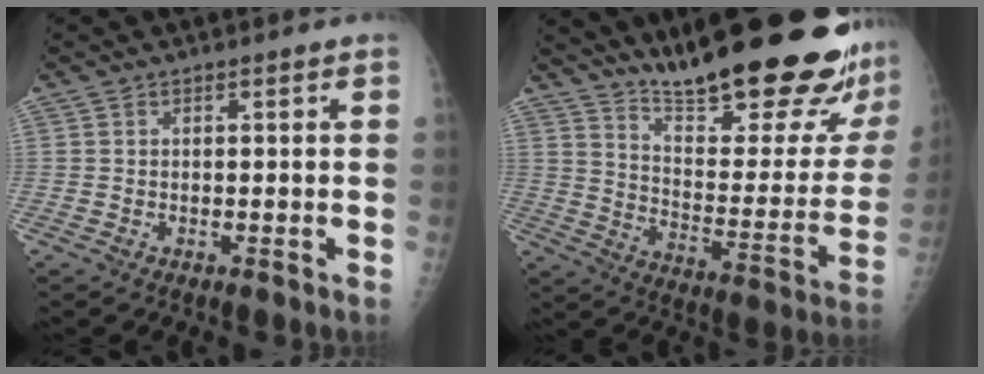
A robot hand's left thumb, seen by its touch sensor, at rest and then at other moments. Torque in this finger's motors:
{"motor_torque": [0.47, 0.42, 1.44, -1.33, 0.26]}